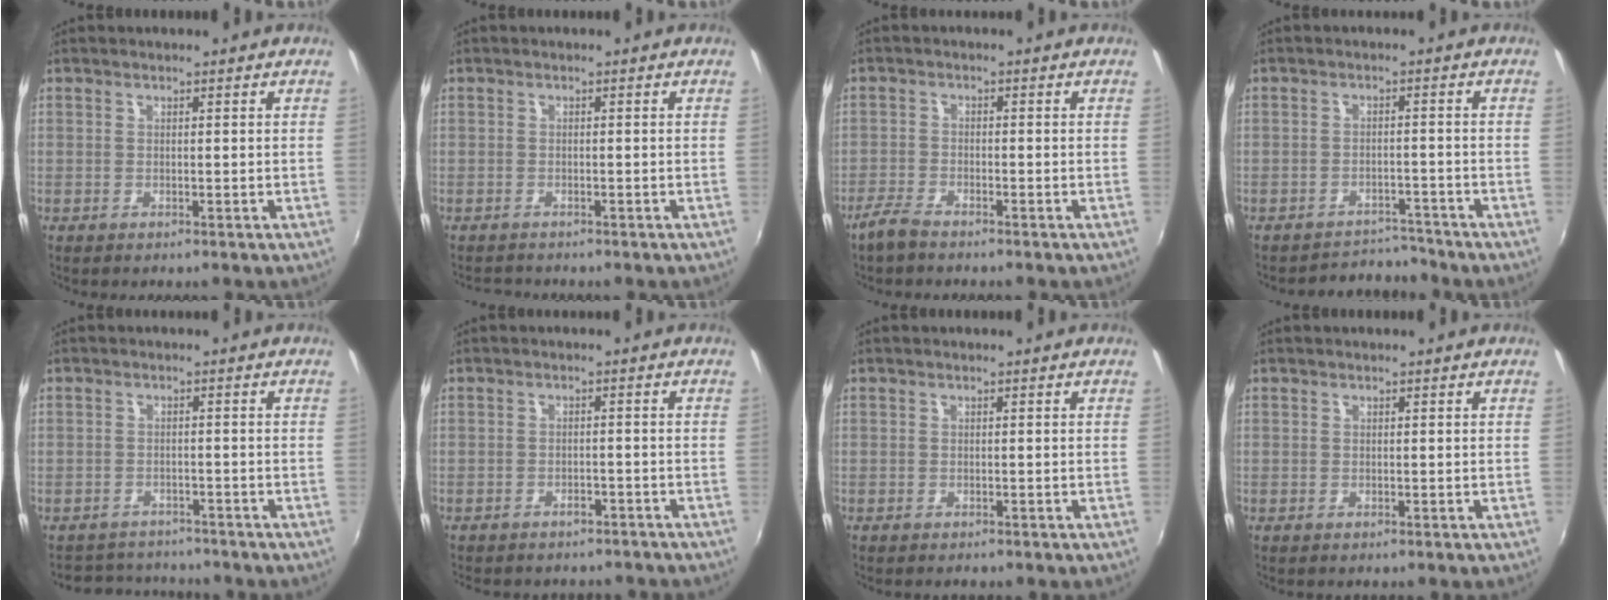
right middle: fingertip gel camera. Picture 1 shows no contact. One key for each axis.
{"total": 2.1, "fx": -2.0, "fy": 0.7, "fz": 0.2, "tx": -0.012, "ty": -0.007, "tz": -0.035}
{"total": 3.6, "fx": -3.1, "fy": 0.8, "fz": 1.8, "tx": -0.055, "ty": -0.004, "tz": -0.064}
{"total": 5.9, "fx": -5.7, "fy": 1.2, "fz": -0.4, "tx": 0.001, "ty": 0.012, "tz": -0.085}
{"total": 5.9, "fx": -5.4, "fy": 2.4, "fz": 0.3, "tx": -0.018, "ty": 0.017, "tz": -0.084}
{"total": 6.5, "fx": -5.7, "fy": 2.5, "fz": 1.8, "tx": -0.046, "ty": -0.007, "tz": -0.073}
{"total": 1.1, "fx": -0.9, "fy": 0.5, "fz": 0.5, "tx": -0.011, "ty": -0.004, "tz": -0.014}
{"total": 0.0}